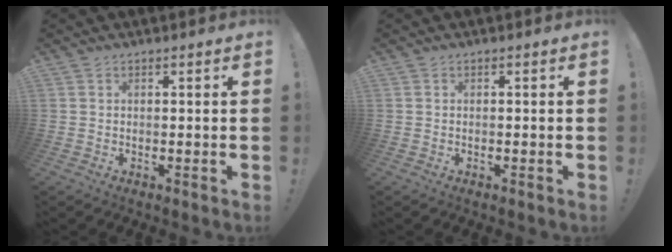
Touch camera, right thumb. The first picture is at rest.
{"total": 0.0}